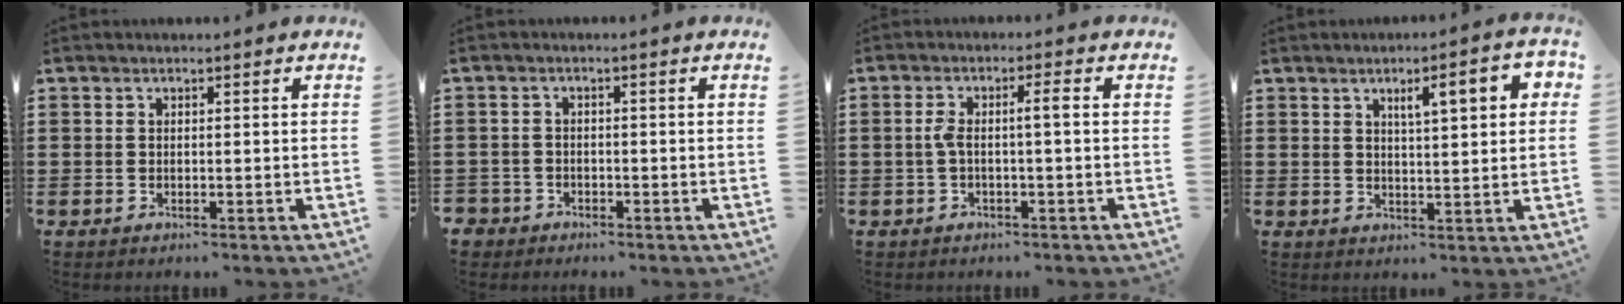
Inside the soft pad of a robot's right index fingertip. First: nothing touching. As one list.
[{"total": 1.9, "force": [-1.6, 1.0, -0.1], "torque": [-0.004, 0.001, -0.039]}, {"total": 3.2, "force": [-0.3, 0.1, 3.1], "torque": [-0.066, -0.002, -0.013]}, {"total": 5.6, "force": [2.1, 1.1, 5.0], "torque": [-0.084, -0.002, 0.029]}]